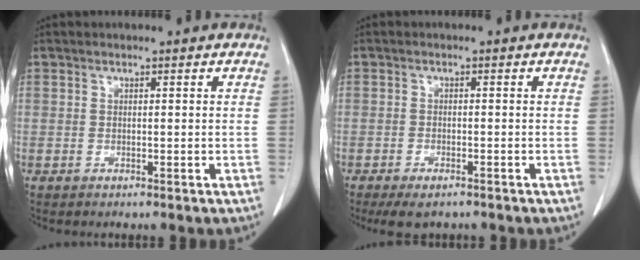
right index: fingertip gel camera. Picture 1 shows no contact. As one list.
[{"total": 4.4, "force": [-3.4, 1.6, 2.2], "torque": [-0.036, -0.006, -0.049]}]